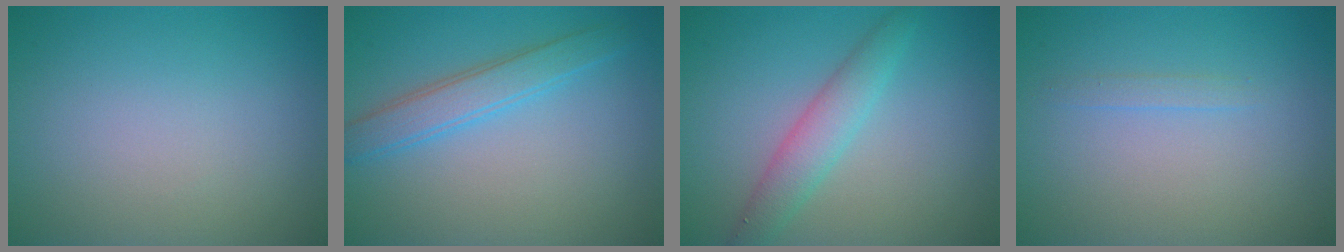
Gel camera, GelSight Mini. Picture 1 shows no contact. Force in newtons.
{"total": 3.1, "press": 3.1, "slide": 0.1}
{"total": 3.1, "press": 3.1, "slide": 0.1}
{"total": 0.8, "press": 0.8, "slide": 0.1}